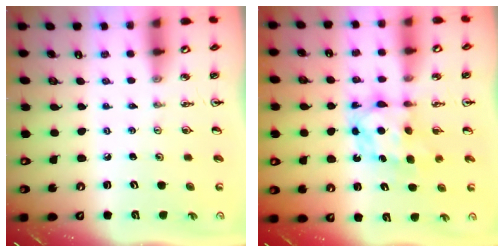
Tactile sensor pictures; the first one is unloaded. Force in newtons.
{"total": 6.5, "press": 6.5, "slide": 0.3}